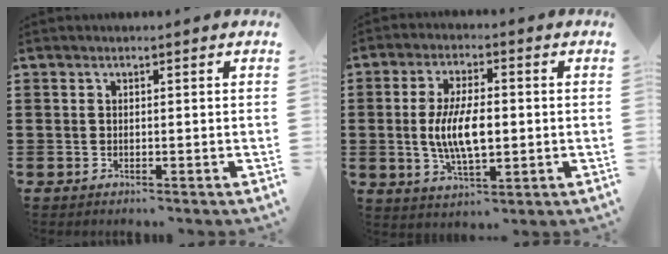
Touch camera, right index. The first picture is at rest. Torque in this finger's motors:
{"motor_torque": [1.17, -0.36, 1.05, 0.21]}